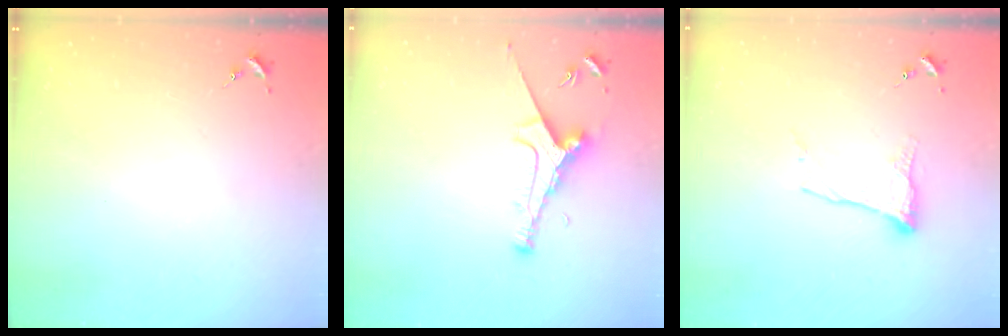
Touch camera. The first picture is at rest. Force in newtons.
{"total": 8.4, "press": 8.4, "slide": 0.9}
{"total": 10.0, "press": 10.0, "slide": 0.7}